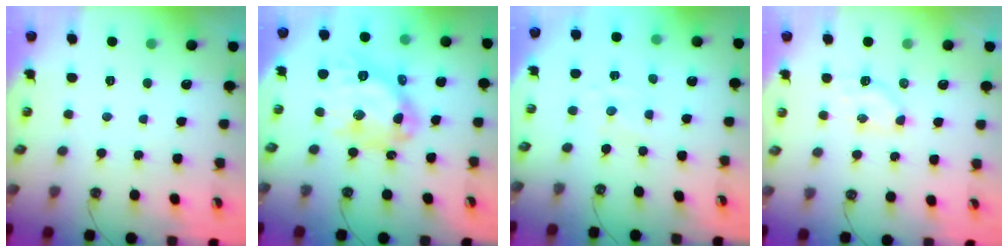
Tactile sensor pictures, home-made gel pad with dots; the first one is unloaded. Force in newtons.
{"total": 18.4, "press": 18.3, "slide": 1.9}
{"total": 0.0}
{"total": 5.1, "press": 5.1, "slide": 0.6}